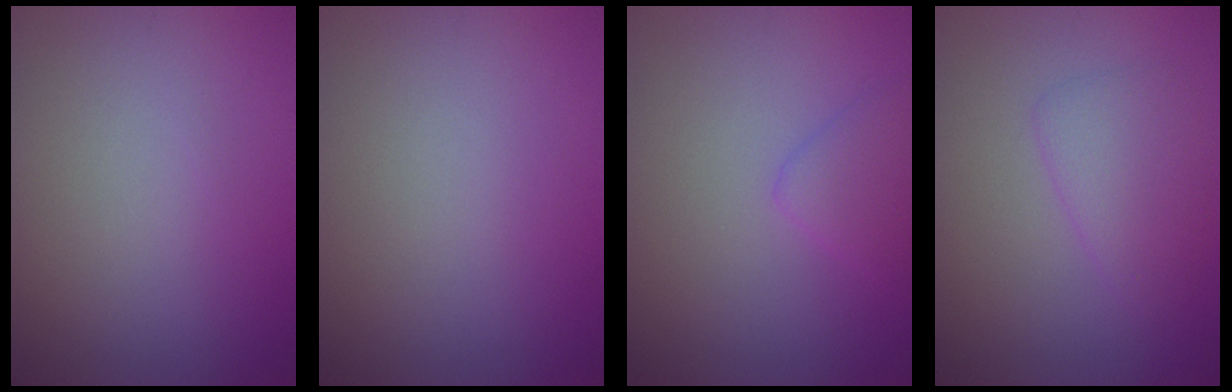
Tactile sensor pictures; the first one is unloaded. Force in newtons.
{"total": 0.0}
{"total": 2.1, "press": 2.1, "slide": 0.2}
{"total": 2.6, "press": 2.6, "slide": 0.1}